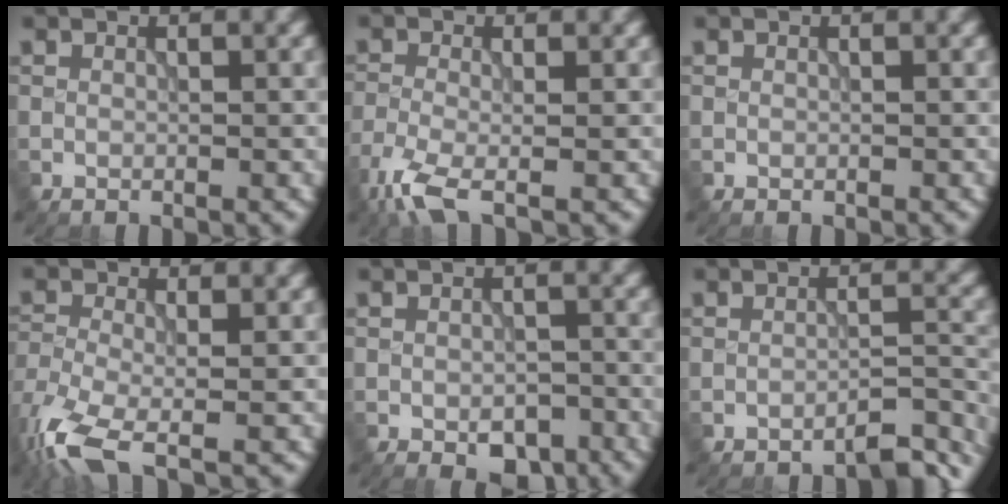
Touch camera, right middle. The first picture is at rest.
{"total": 4.1, "force": [-2.4, 1.1, 3.1], "torque": [-0.074, -0.009, -0.060]}
{"total": 0.0}
{"total": 6.8, "force": [-4.0, 2.6, 4.8], "torque": [-0.107, -0.014, -0.089]}
{"total": 3.4, "force": [-1.8, 1.9, 2.2], "torque": [-0.027, -0.008, -0.022]}
{"total": 3.4, "force": [-3.1, 0.5, 1.4], "torque": [-0.012, 0.010, -0.046]}